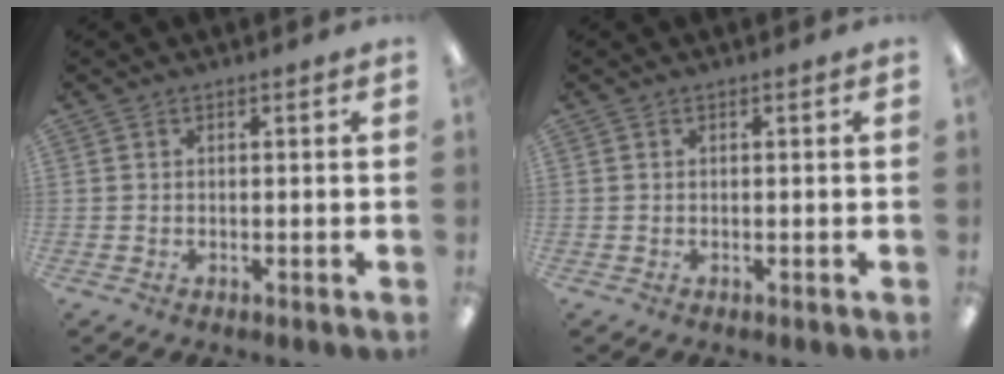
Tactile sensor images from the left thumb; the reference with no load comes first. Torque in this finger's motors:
{"motor_torque": [0.00, 0.01, 0.00, 0.00, 0.00]}